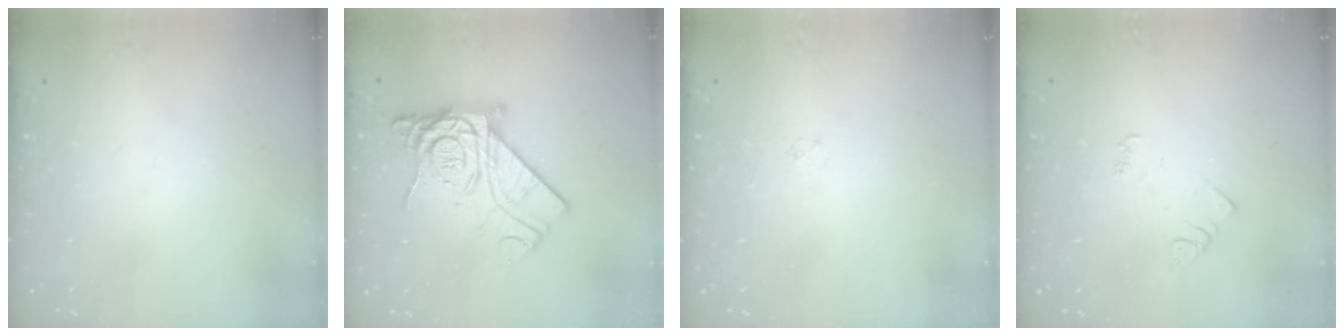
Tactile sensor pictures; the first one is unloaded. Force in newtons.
{"total": 18.3, "press": 18.2, "slide": 1.7}
{"total": 0.8, "press": 0.8, "slide": 0.2}
{"total": 3.8, "press": 3.7, "slide": 0.5}